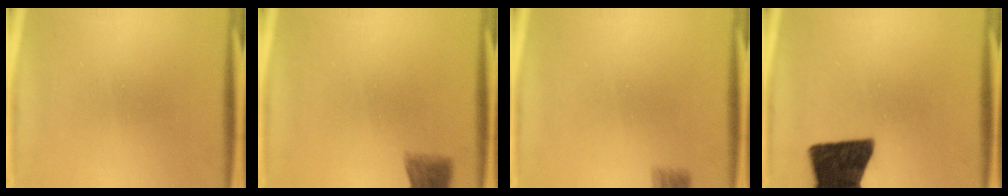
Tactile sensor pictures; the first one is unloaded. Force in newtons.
{"total": 3.4}
{"total": 2.1}
{"total": 16.8}